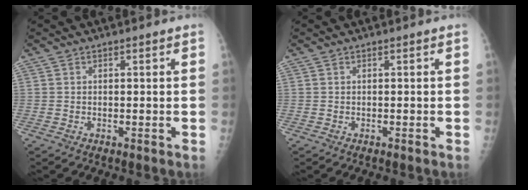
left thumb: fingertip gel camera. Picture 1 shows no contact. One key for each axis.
{"total": 0.0}